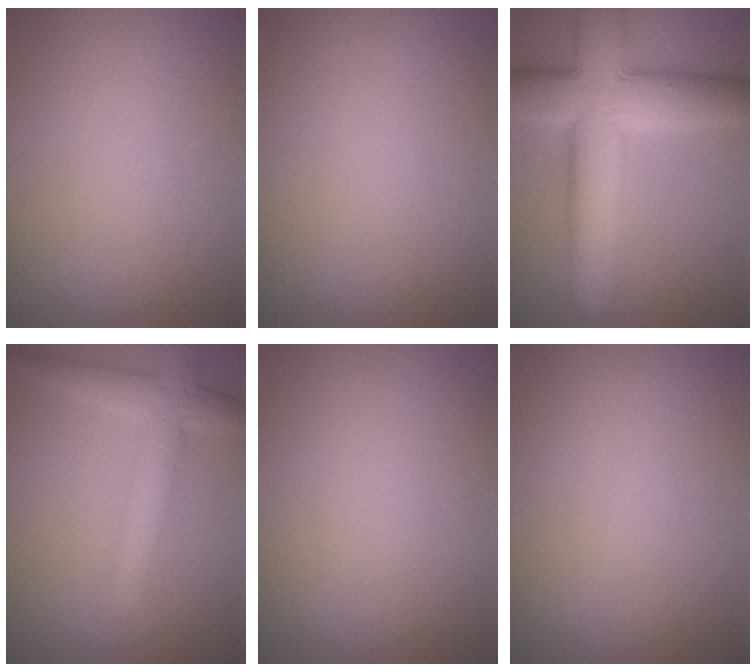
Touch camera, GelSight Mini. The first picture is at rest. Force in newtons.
{"total": 0.0}
{"total": 10.8, "press": 10.8, "slide": 0.6}
{"total": 4.1, "press": 4.0, "slide": 0.2}
{"total": 0.0}
{"total": 0.0}